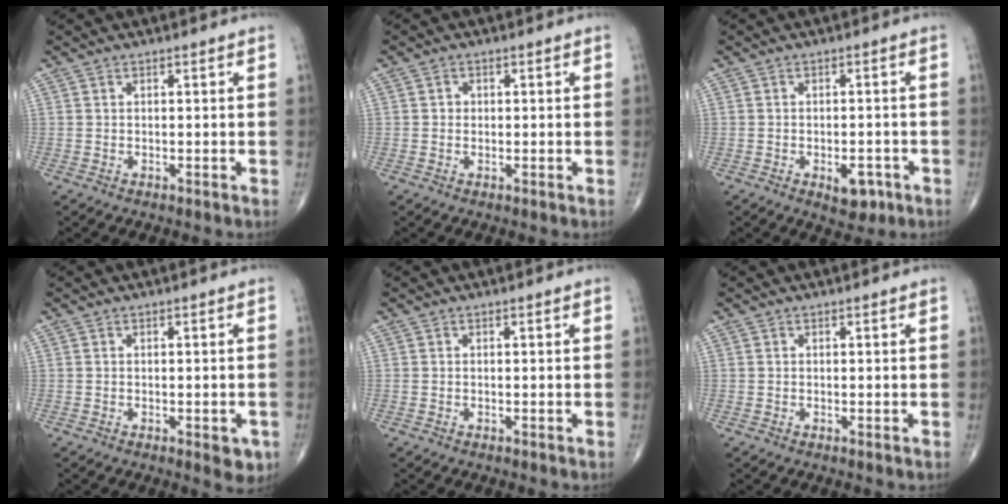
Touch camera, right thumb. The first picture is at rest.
{"total": 1.2, "force": [0.0, 1.1, 0.4], "torque": [-0.001, 0.003, -0.001]}
{"total": 4.7, "force": [-2.1, 2.5, 3.4], "torque": [-0.031, 0.007, -0.022]}
{"total": 3.4, "force": [-1.3, 1.4, 2.8], "torque": [-0.019, -0.003, -0.012]}
{"total": 0.0}
{"total": 0.0}